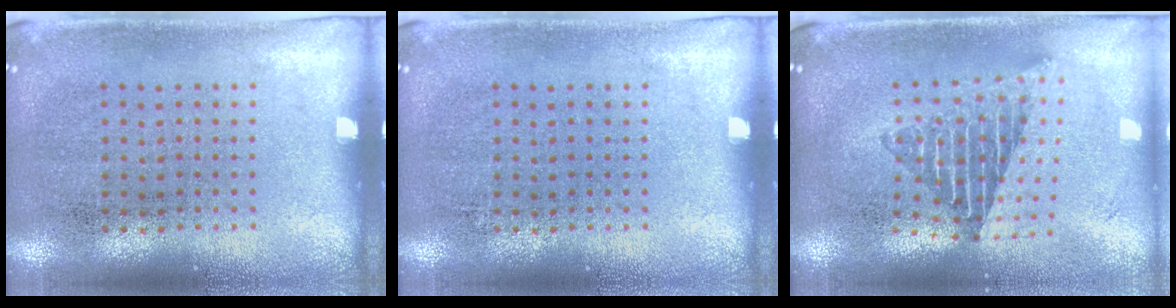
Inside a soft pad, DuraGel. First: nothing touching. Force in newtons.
{"total": 0.0}
{"total": 1.9, "press": 1.5, "slide": 1.3}